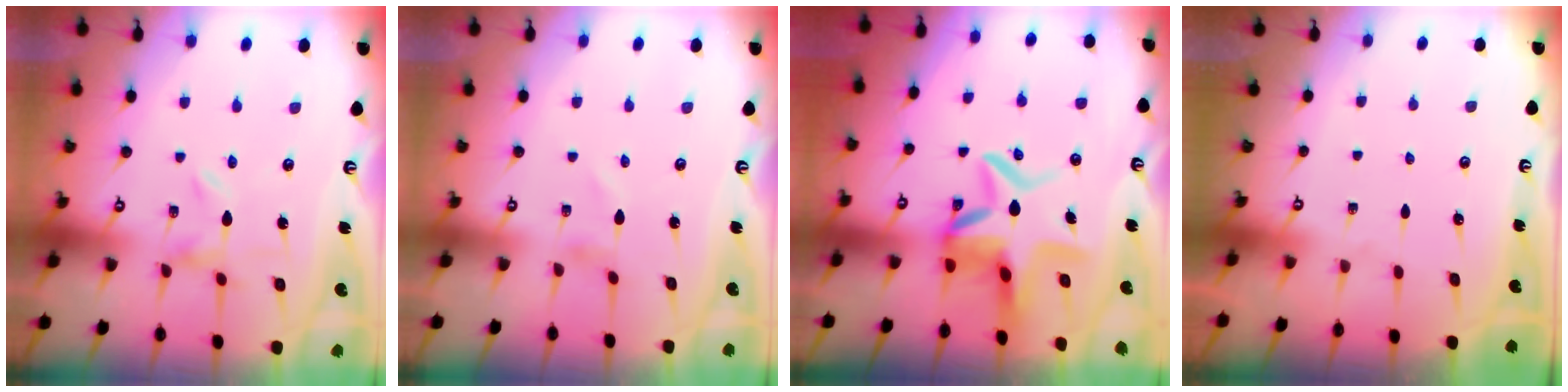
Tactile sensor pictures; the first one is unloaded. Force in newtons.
{"total": 1.2, "press": 1.1, "slide": 0.1}
{"total": 9.6, "press": 9.1, "slide": 3.0}
{"total": 0.0}